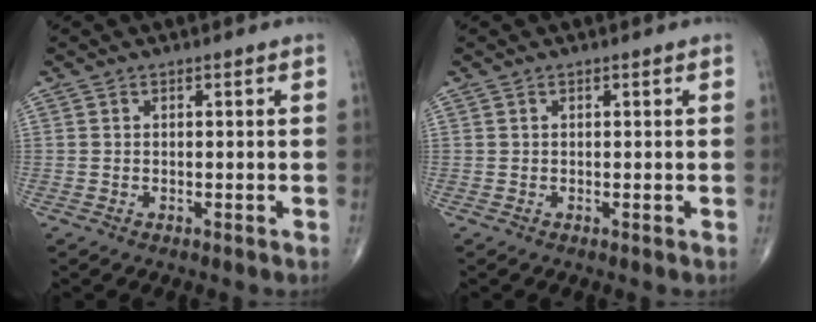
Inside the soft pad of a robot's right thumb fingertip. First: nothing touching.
{"total": 0.0}